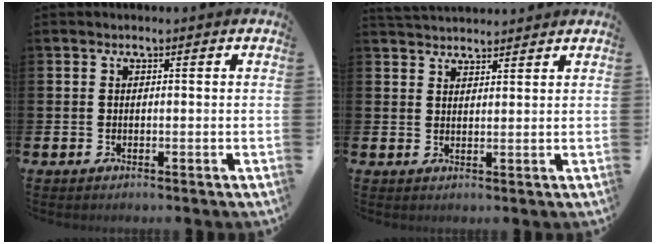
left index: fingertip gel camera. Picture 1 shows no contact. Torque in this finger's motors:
{"motor_torque": [0.22, -1.37, 0.36, 0.09]}